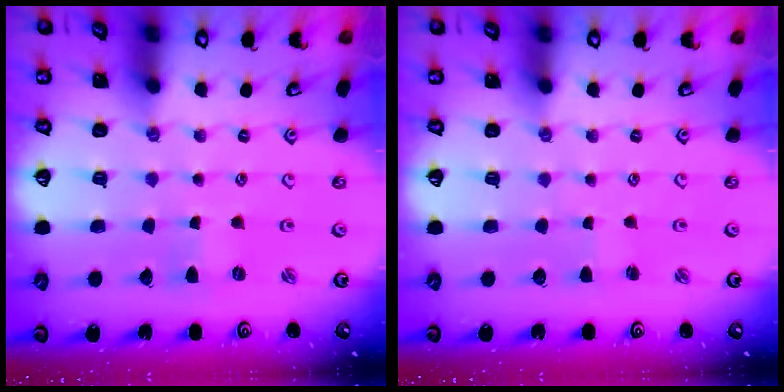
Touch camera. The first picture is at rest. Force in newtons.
{"total": 0.9, "press": 0.9, "slide": 0.2}